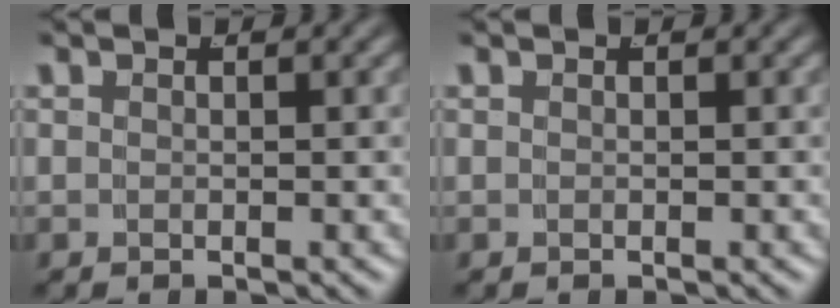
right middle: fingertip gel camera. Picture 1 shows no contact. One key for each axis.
{"total": 0.0}